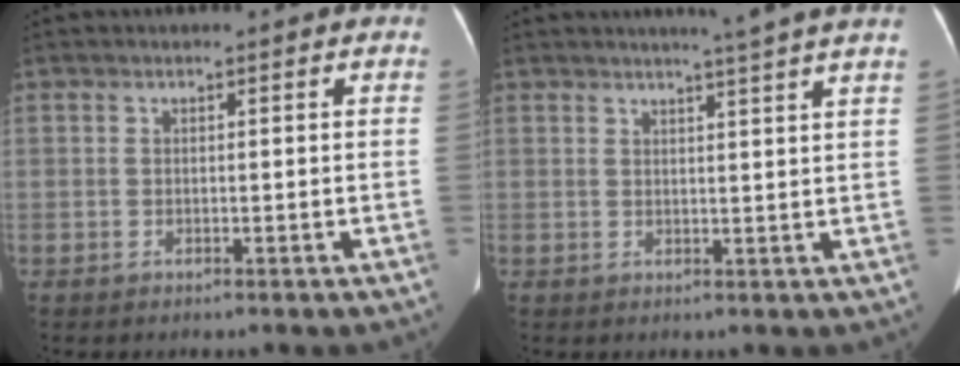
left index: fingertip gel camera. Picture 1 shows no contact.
{"total": 6.3, "force": [5.3, -1.5, 3.0], "torque": [-0.040, -0.002, 0.056]}